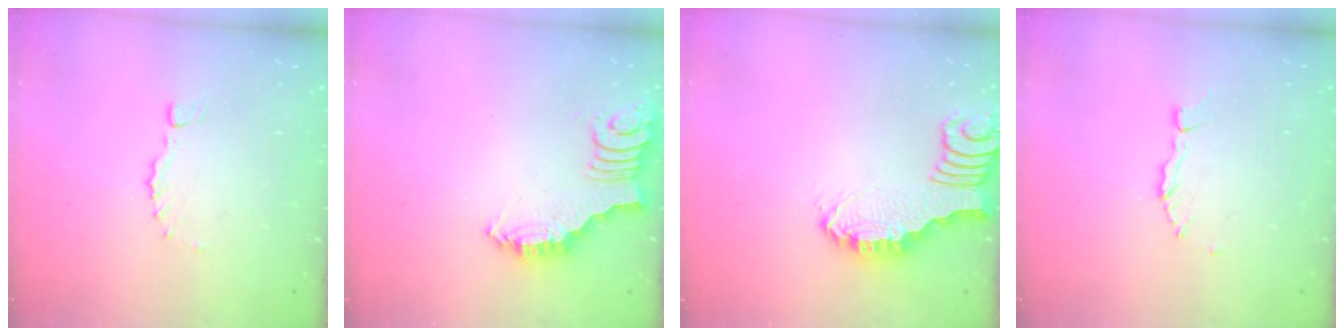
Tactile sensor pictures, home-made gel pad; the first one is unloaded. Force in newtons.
{"total": 2.7, "press": 2.7, "slide": 0.5}
{"total": 2.4, "press": 2.4, "slide": 0.2}
{"total": 2.8, "press": 2.8, "slide": 0.2}